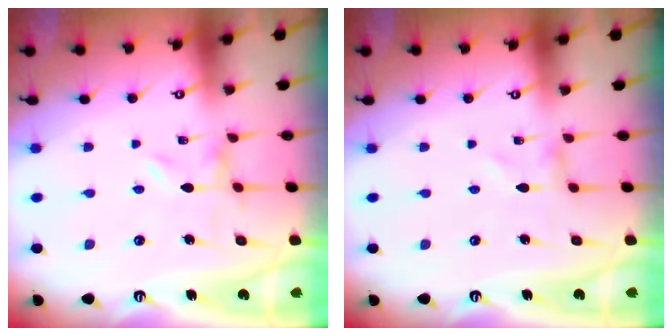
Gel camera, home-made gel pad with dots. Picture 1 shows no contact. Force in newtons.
{"total": 0.6, "press": 0.6, "slide": 0.1}